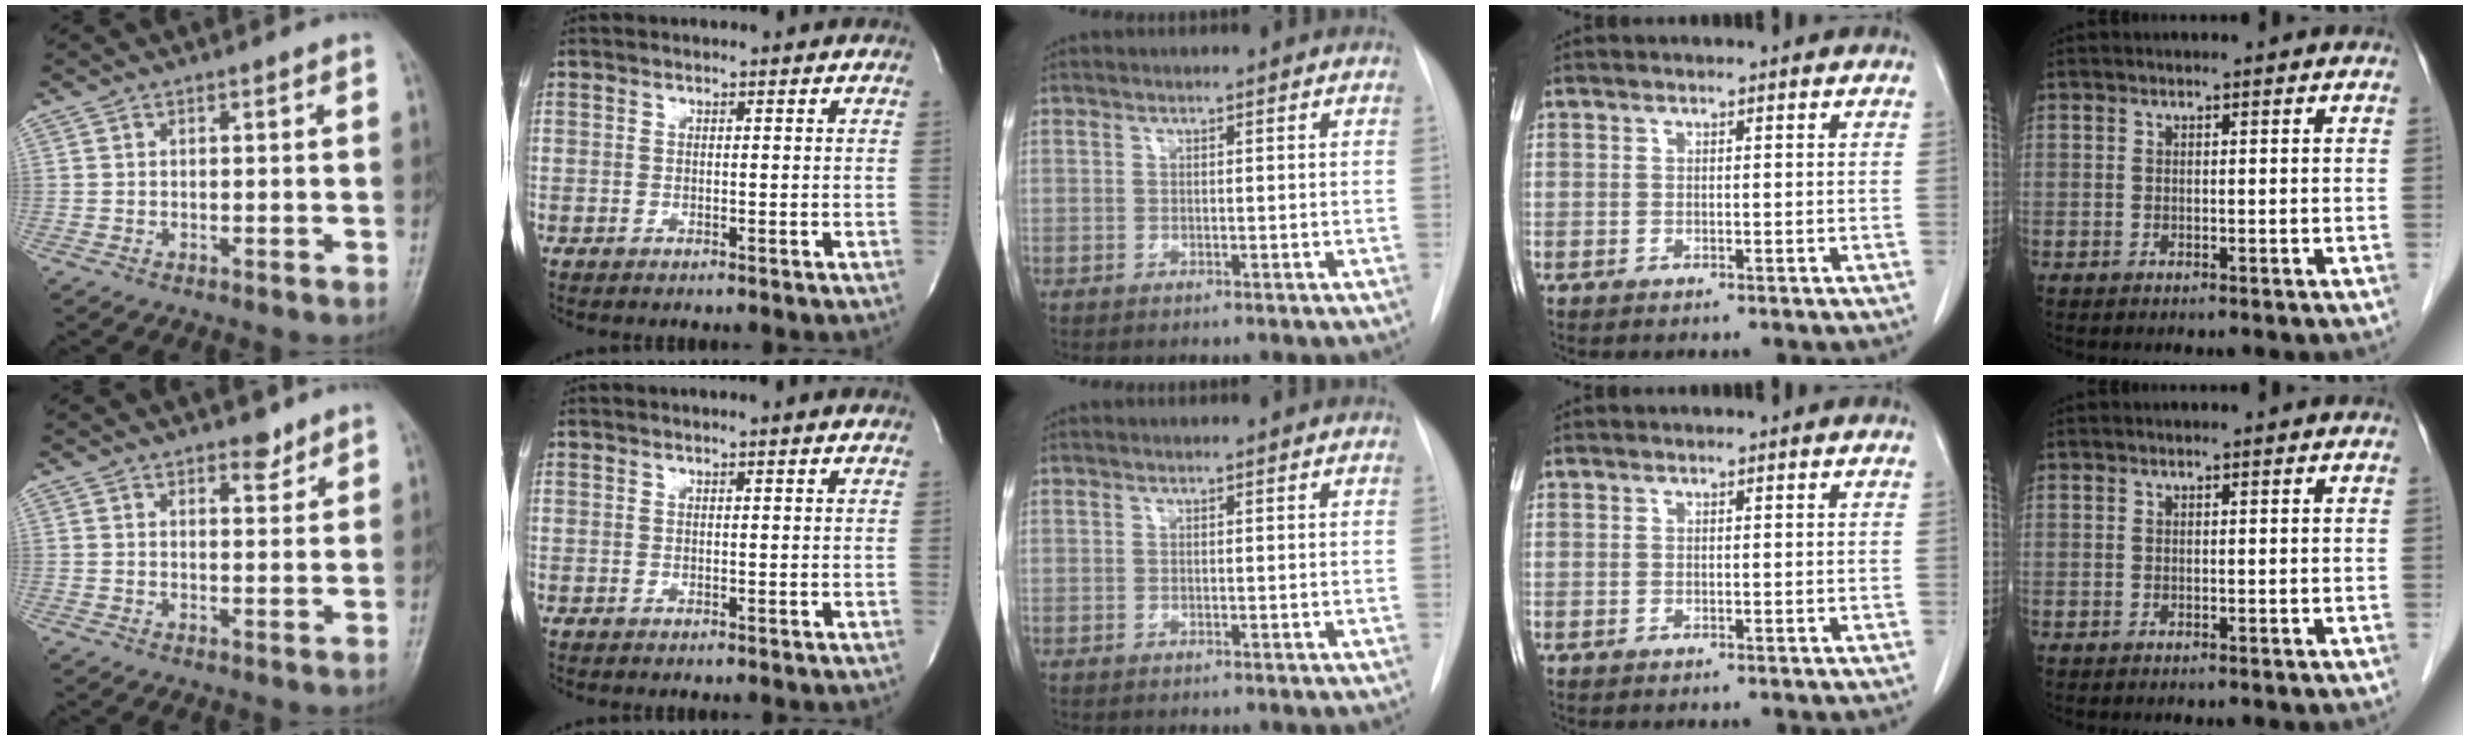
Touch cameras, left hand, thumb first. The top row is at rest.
{"thumb": {"total": 3.3, "force": [2.5, 1.5, 1.5], "torque": [-0.005, -0.016, 0.037]}}